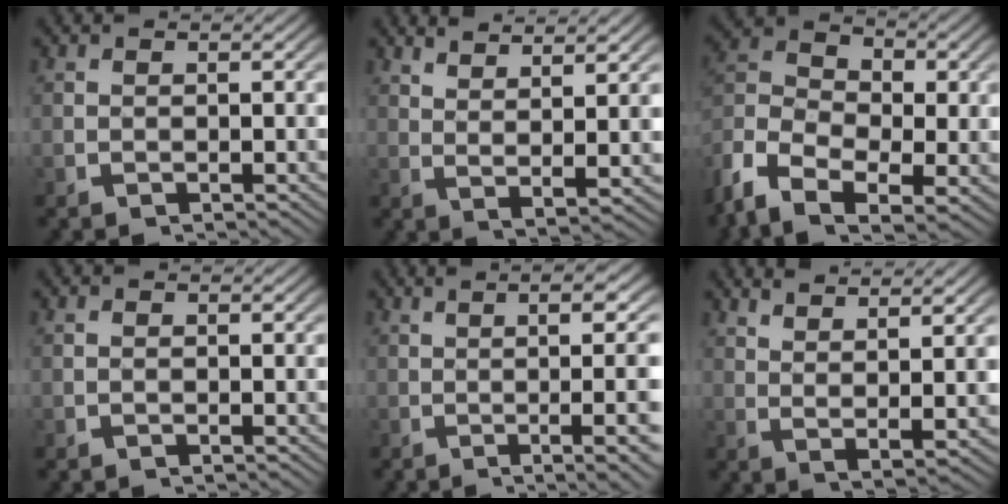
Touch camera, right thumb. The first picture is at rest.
{"total": 4.2, "force": [2.8, 0.5, 3.1], "torque": [-0.053, 0.000, 0.056]}
{"total": 11.0, "force": [-1.2, 7.9, 7.6], "torque": [-0.172, -0.038, -0.015]}
{"total": 0.0}
{"total": 8.4, "force": [-0.3, 2.5, 8.0], "torque": [-0.102, 0.012, -0.006]}
{"total": 3.9, "force": [2.8, 0.4, 2.6], "torque": [-0.045, 0.000, 0.057]}